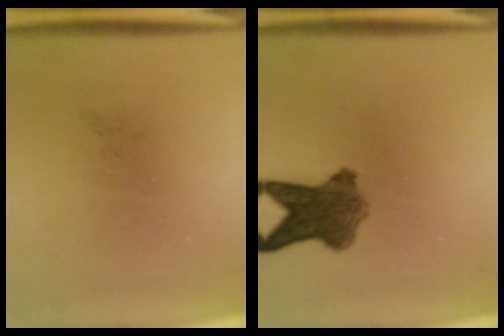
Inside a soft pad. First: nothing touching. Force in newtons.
{"total": 7.8}